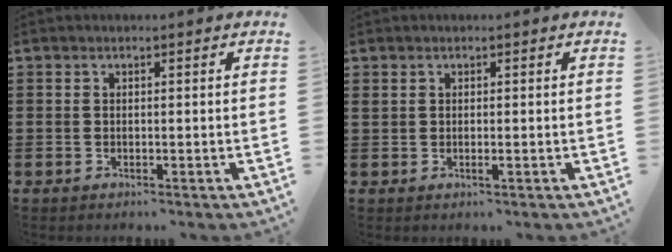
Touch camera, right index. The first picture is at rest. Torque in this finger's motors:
{"motor_torque": [-0.26, 0.52, 0.09, 0.08]}